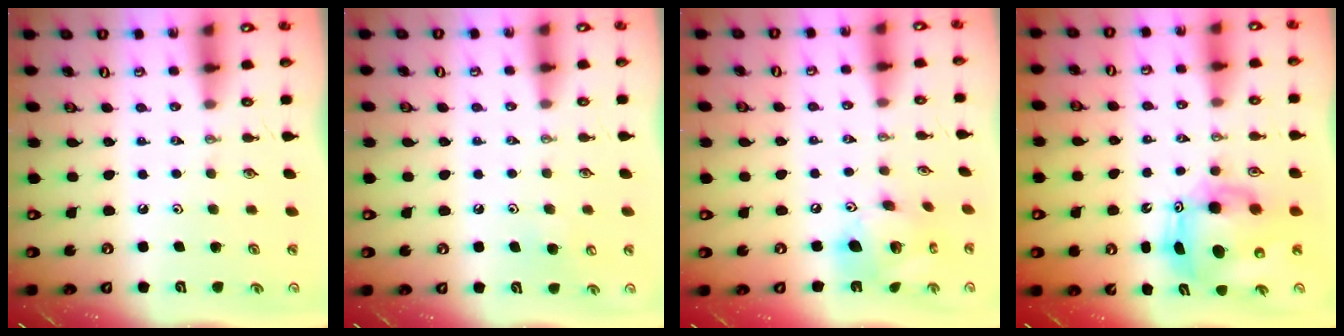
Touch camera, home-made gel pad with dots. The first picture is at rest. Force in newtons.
{"total": 4.5, "press": 4.5, "slide": 0.9}
{"total": 14.5, "press": 14.4, "slide": 1.0}
{"total": 9.5, "press": 9.2, "slide": 2.1}